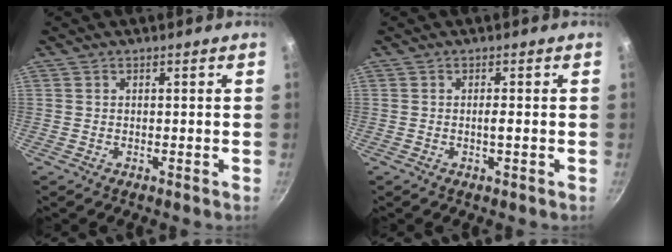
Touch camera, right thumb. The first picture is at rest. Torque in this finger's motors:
{"motor_torque": [1.50, 1.00, 0.99, -0.74, 0.35]}